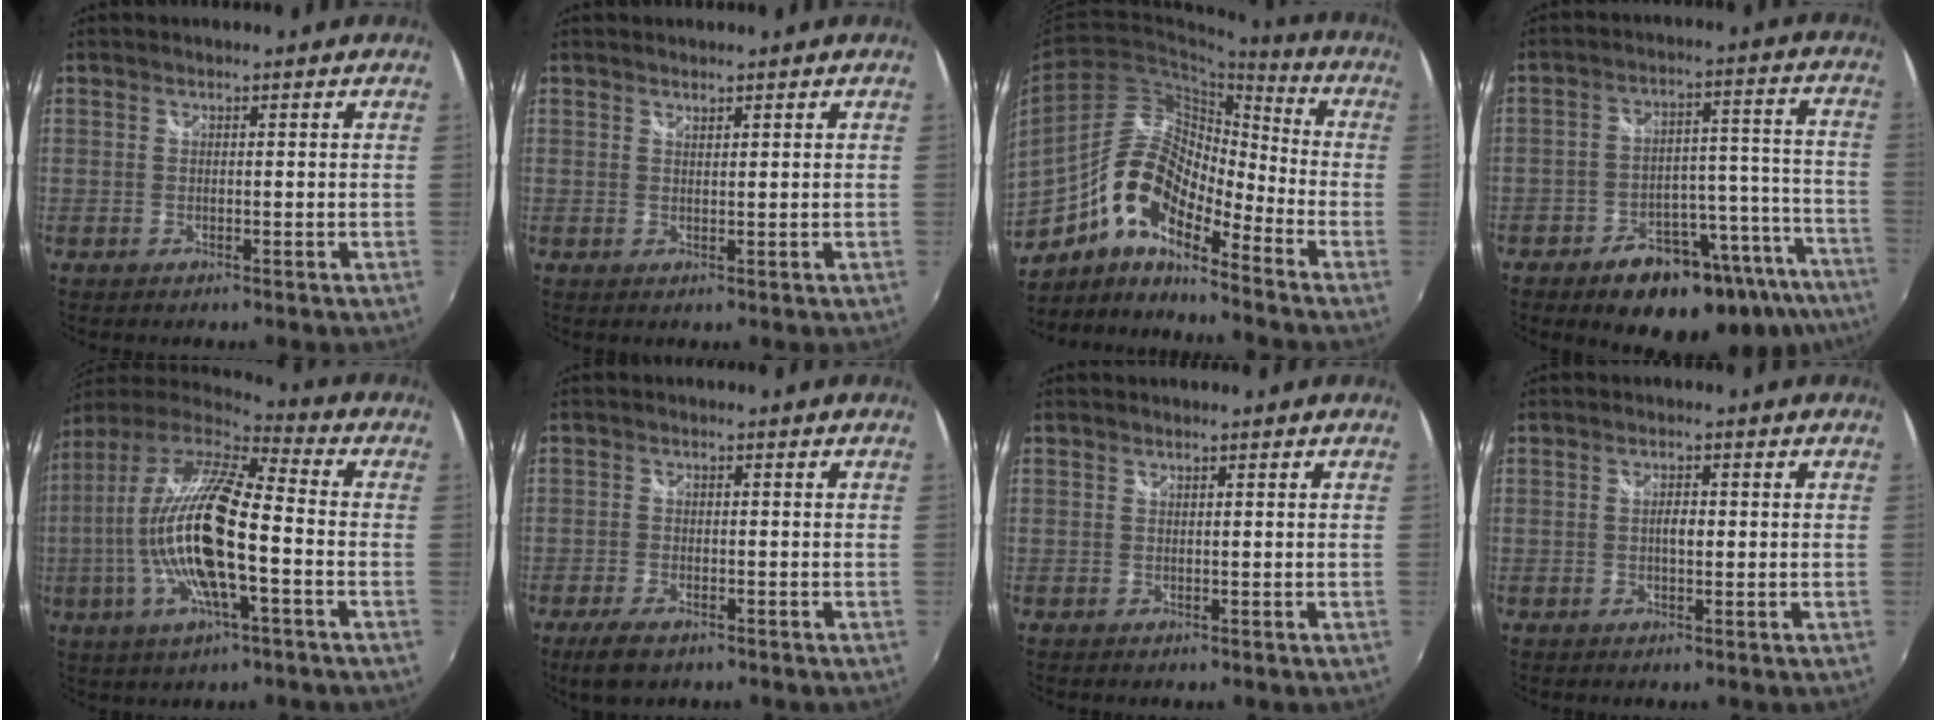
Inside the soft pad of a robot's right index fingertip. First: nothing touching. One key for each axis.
{"total": 0.8, "fx": 0.8, "fy": 0.2, "fz": 0.2, "tx": -0.002, "ty": 0.000, "tz": 0.014}
{"total": 14.6, "fx": -8.6, "fy": 5.6, "fz": 10.4, "tx": -0.194, "ty": 0.009, "tz": -0.172}
{"total": 21.9, "fx": -15.9, "fy": 9.6, "fz": 11.5, "tx": -0.167, "ty": 0.025, "tz": -0.199}
{"total": 18.7, "fx": -3.1, "fy": 4.1, "fz": 18.0, "tx": -0.326, "ty": -0.015, "tz": -0.065}
{"total": 5.5, "fx": -3.8, "fy": 2.3, "fz": 3.2, "tx": -0.081, "ty": -0.016, "tz": -0.067}
{"total": 0.0}
{"total": 2.2, "fx": -0.1, "fy": 0.7, "fz": 2.0, "tx": -0.037, "ty": 0.002, "tz": -0.004}